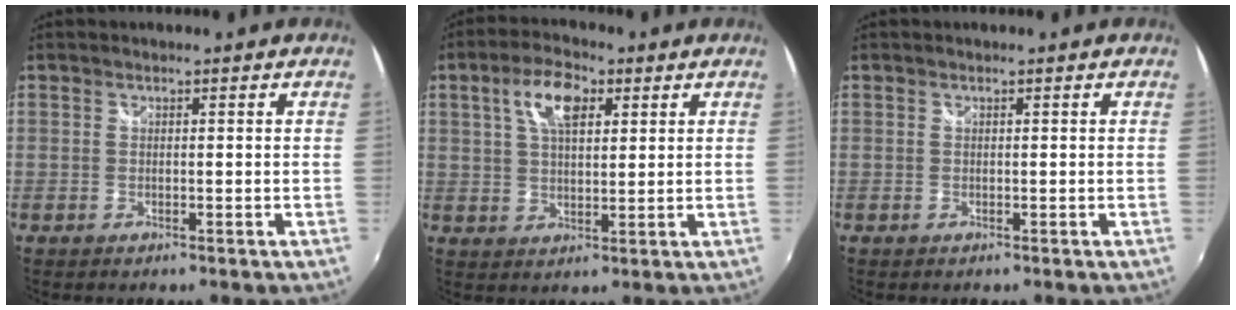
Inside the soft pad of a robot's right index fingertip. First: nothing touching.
{"total": 8.2, "force": [3.3, 4.0, 6.4], "torque": [-0.118, 0.019, 0.056]}
{"total": 0.0}